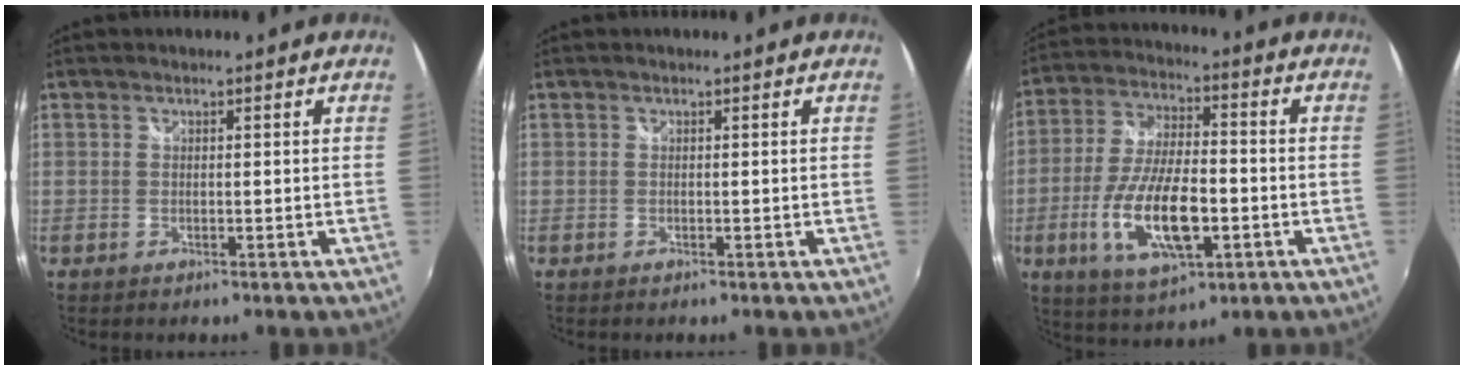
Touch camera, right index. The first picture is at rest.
{"total": 0.0}
{"total": 15.6, "force": [-4.7, 5.9, 13.7], "torque": [-0.281, -0.012, -0.082]}